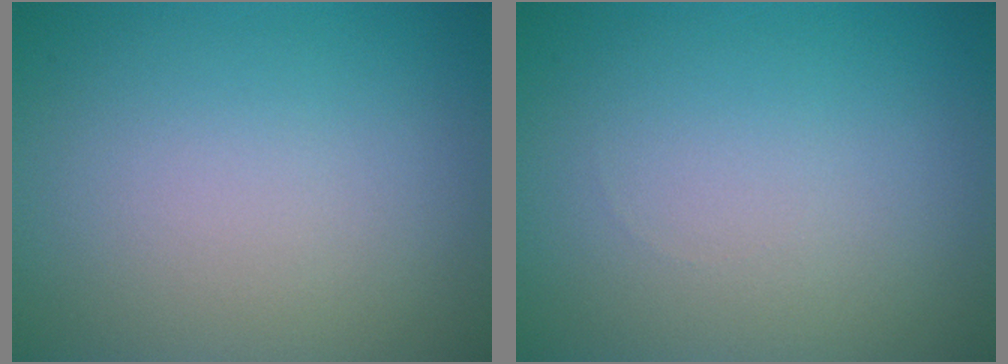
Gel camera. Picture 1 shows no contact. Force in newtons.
{"total": 0.0}